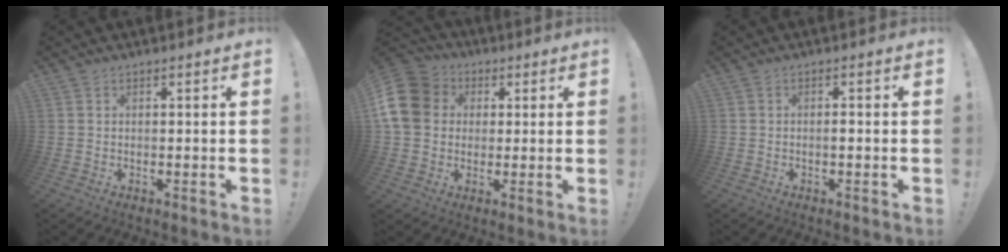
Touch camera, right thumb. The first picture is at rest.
{"total": 14.5, "force": [2.6, 12.3, 7.2], "torque": [-0.130, 0.004, 0.055]}
{"total": 1.1, "force": [-0.5, 0.3, 1.0], "torque": [-0.027, 0.005, -0.008]}